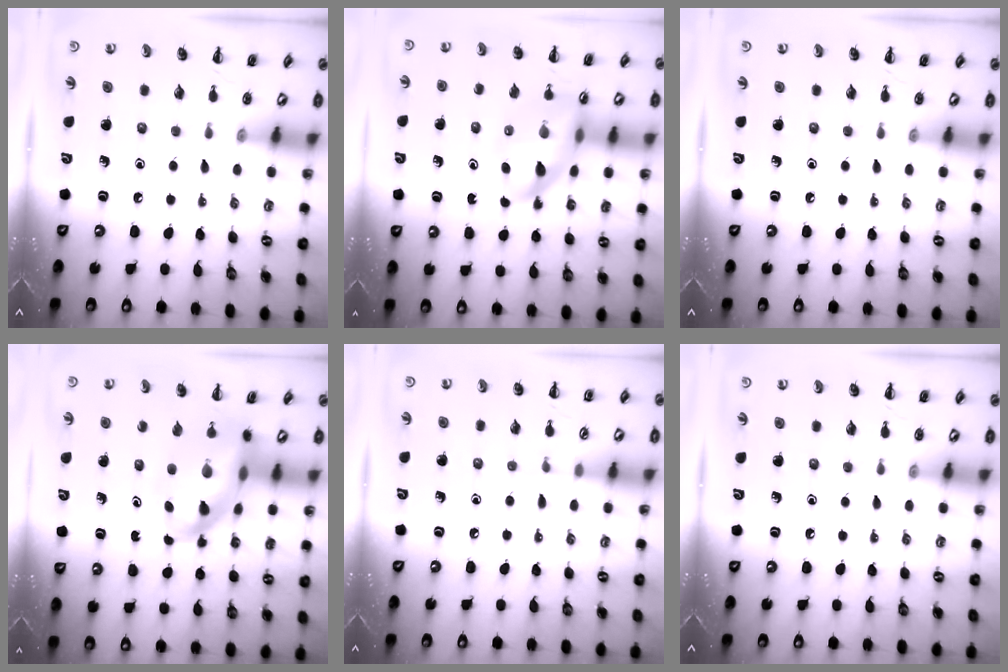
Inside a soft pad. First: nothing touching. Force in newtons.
{"total": 15.1, "press": 14.5, "slide": 4.0}
{"total": 0.0}
{"total": 14.4, "press": 13.9, "slide": 3.8}
{"total": 3.8, "press": 3.5, "slide": 1.4}
{"total": 0.0}